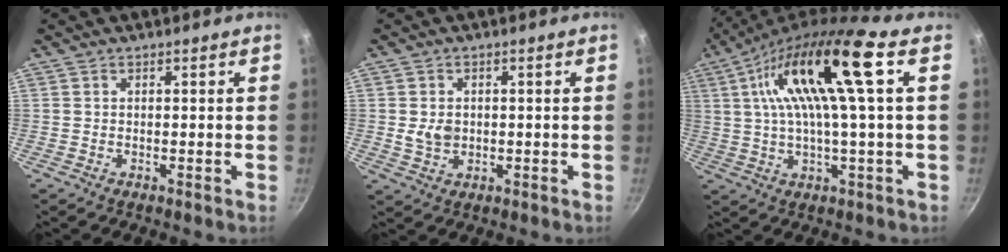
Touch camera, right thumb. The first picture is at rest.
{"total": 3.7, "force": [0.2, 3.1, 2.1], "torque": [-0.027, -0.002, 0.008]}
{"total": 15.8, "force": [4.5, 2.2, 15.0], "torque": [-0.269, 0.006, 0.082]}